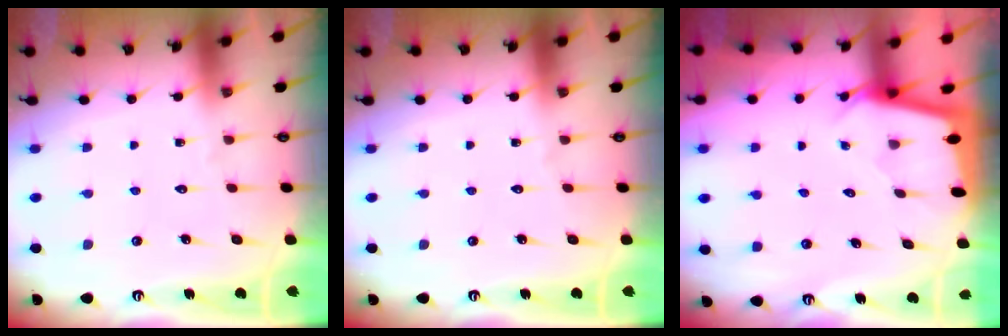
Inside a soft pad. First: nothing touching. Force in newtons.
{"total": 0.0}
{"total": 1.9, "press": 1.9, "slide": 0.1}